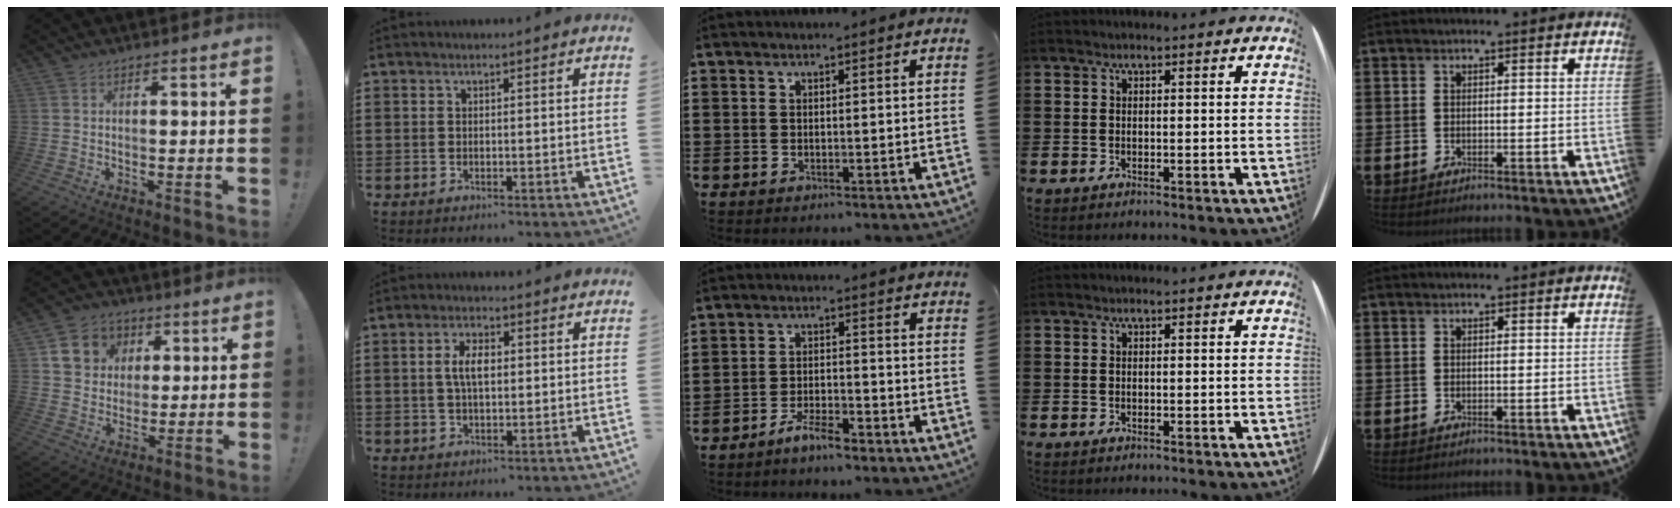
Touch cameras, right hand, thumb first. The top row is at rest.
{"thumb": {"total": 11.1, "force": [4.2, 9.6, 3.7], "torque": [-0.049, -0.016, 0.086]}, "index": {"total": 4.4, "force": [0.4, 2.0, 3.9], "torque": [-0.086, 0.005, 0.003]}, "middle": {"total": 4.7, "force": [-4.1, 0.8, 2.1], "torque": [-0.050, 0.001, -0.082]}}